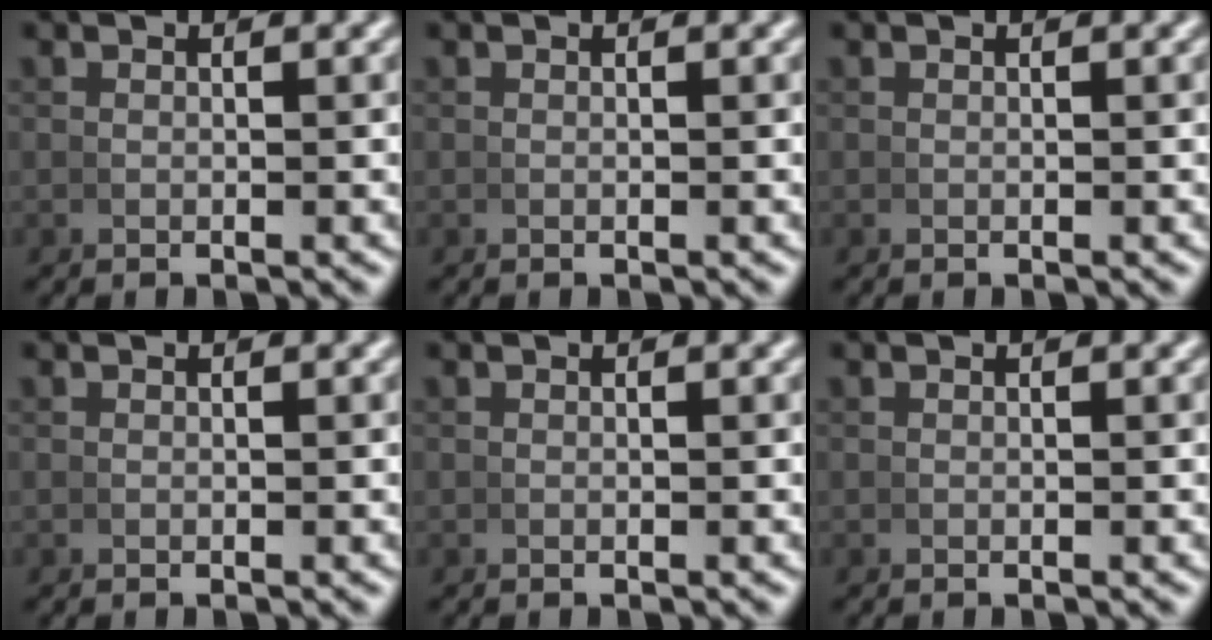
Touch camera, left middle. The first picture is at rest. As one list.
[{"total": 0.0}, {"total": 0.0}, {"total": 0.0}, {"total": 0.0}, {"total": 0.0}]